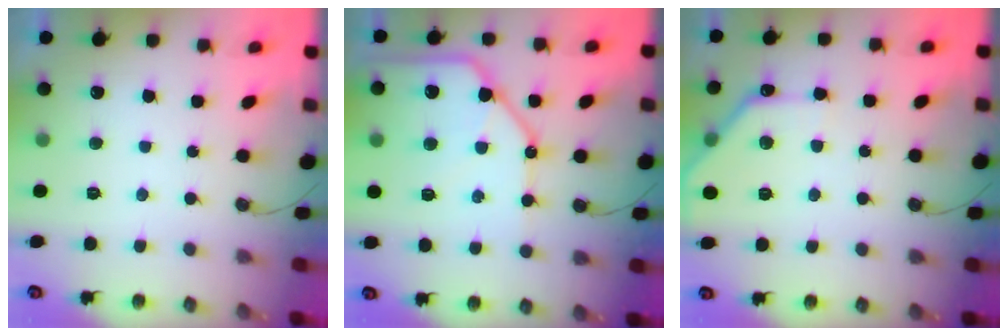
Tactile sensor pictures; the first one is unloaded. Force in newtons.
{"total": 15.8, "press": 15.7, "slide": 1.7}
{"total": 10.9, "press": 10.9, "slide": 0.7}